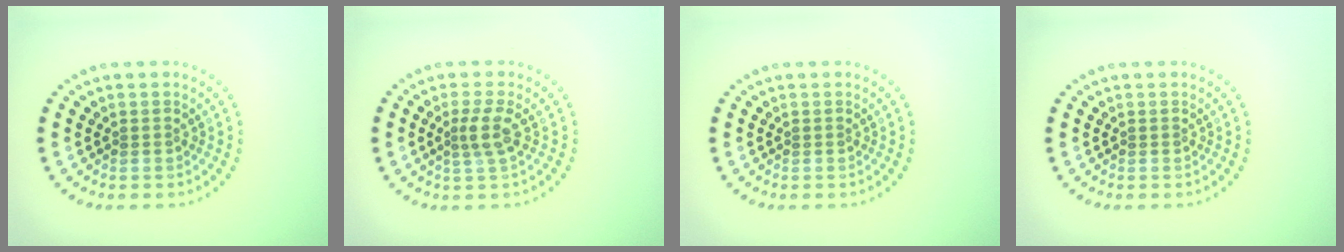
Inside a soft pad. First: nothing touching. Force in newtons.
{"total": 2.1, "press": 1.7, "slide": 1.2}
{"total": 0.0}
{"total": 0.0}